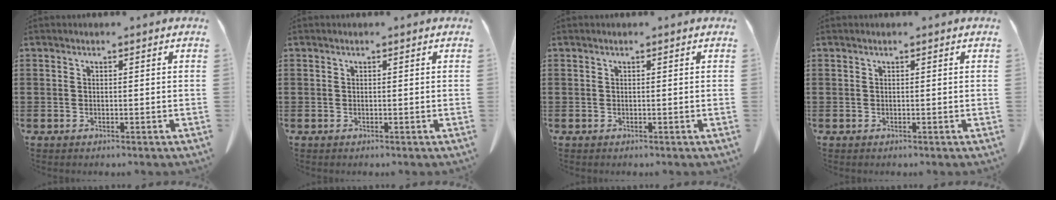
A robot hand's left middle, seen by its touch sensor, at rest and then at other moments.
{"total": 0.0}
{"total": 0.0}
{"total": 0.0}